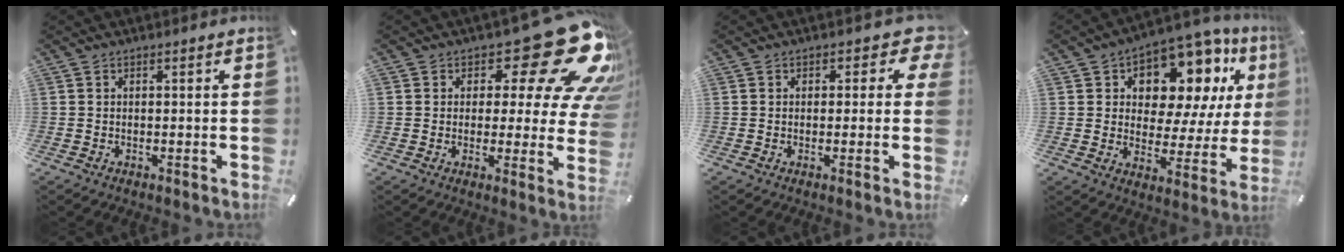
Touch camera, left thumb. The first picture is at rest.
{"total": 21.7, "force": [11.8, 9.2, 15.8], "torque": [-0.206, -0.076, 0.192]}
{"total": 5.4, "force": [2.0, 3.7, 3.4], "torque": [-0.030, -0.013, 0.030]}
{"total": 13.0, "force": [8.2, 7.7, 6.6], "torque": [-0.100, -0.072, 0.141]}